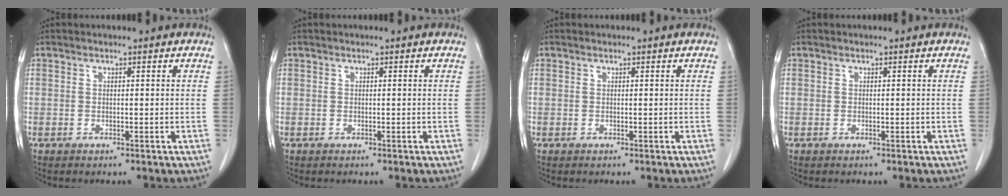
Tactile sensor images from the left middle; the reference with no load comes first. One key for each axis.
{"total": 0.0}
{"total": 0.0}
{"total": 0.0}